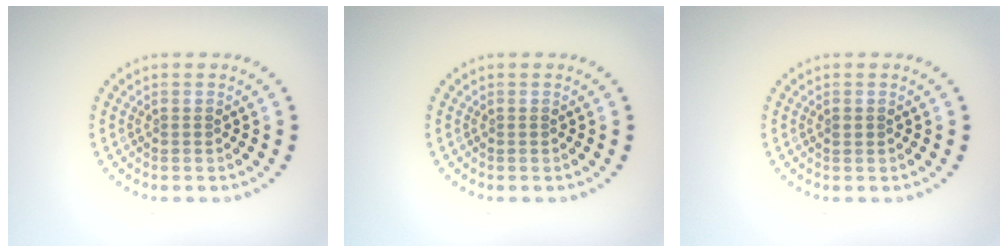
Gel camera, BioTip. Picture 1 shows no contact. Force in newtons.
{"total": 0.0}
{"total": 0.8, "press": 0.7, "slide": 0.1}